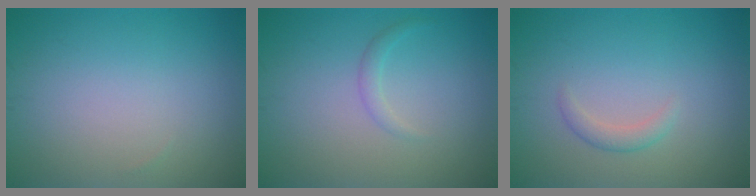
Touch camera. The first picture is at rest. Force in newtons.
{"total": 1.0, "press": 1.0, "slide": 0.1}
{"total": 1.3, "press": 1.3, "slide": 0.1}